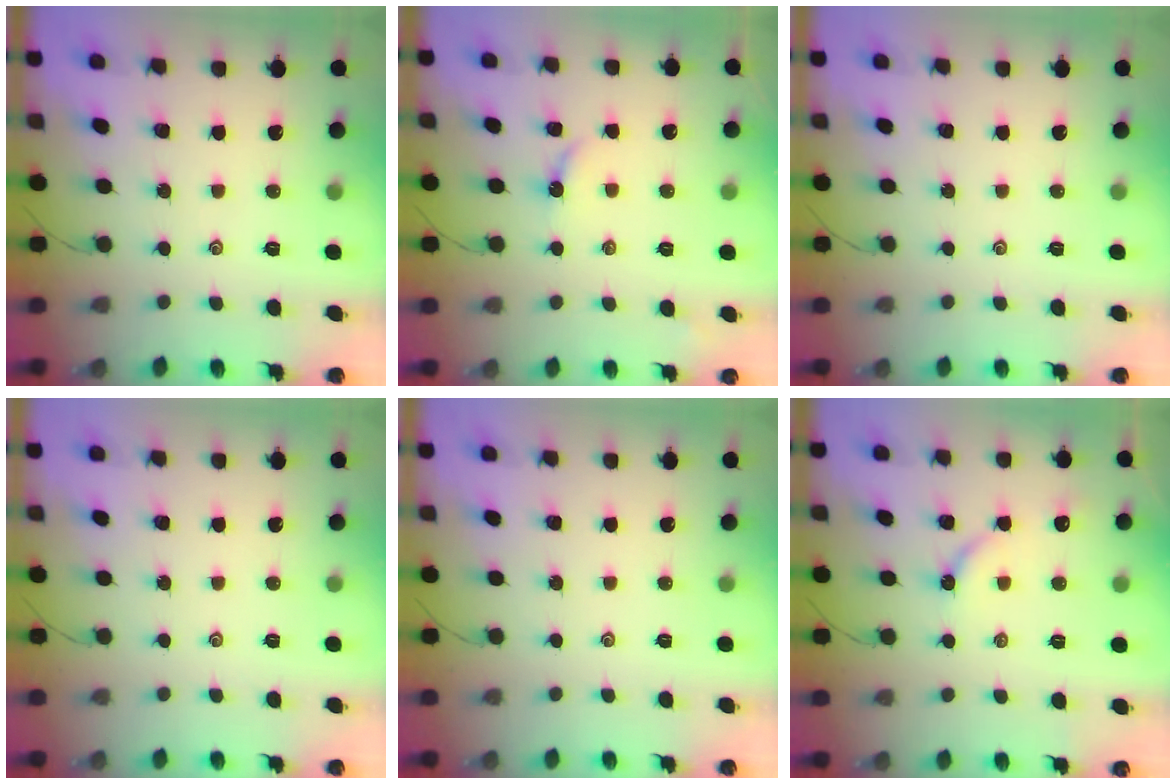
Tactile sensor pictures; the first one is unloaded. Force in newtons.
{"total": 2.6, "press": 2.6, "slide": 0.3}
{"total": 0.0}
{"total": 0.0}
{"total": 0.0}
{"total": 4.9, "press": 4.9, "slide": 0.8}